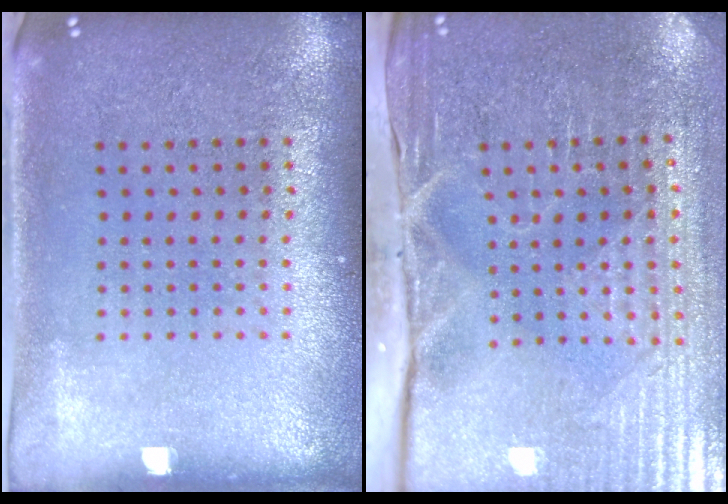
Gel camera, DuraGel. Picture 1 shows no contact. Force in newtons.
{"total": 4.3, "press": 4.0, "slide": 1.5}